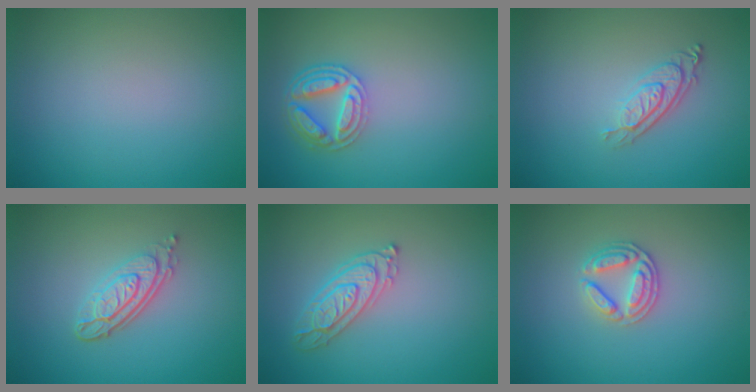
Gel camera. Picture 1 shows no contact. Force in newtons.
{"total": 4.3, "press": 3.5, "slide": 2.5}
{"total": 2.9, "press": 2.0, "slide": 2.0}
{"total": 3.9, "press": 2.9, "slide": 2.6}
{"total": 3.0, "press": 2.9, "slide": 0.7}
{"total": 2.7, "press": 2.7, "slide": 0.6}